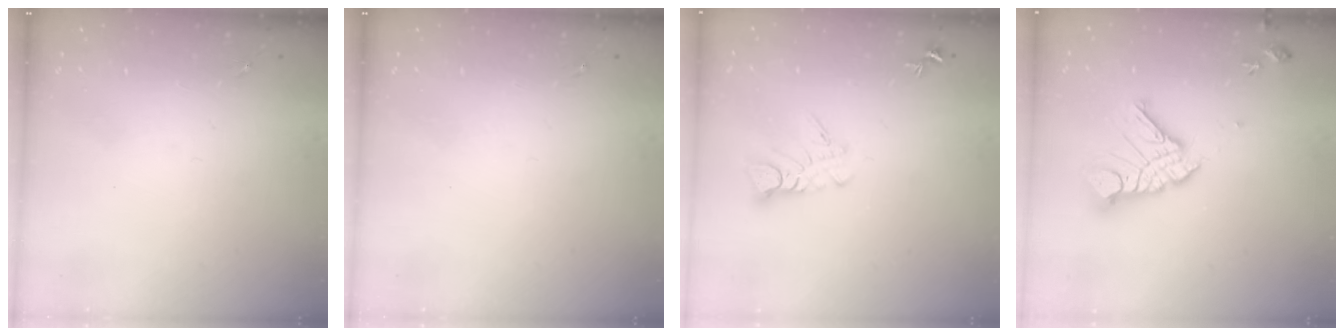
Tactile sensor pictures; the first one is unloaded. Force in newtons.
{"total": 0.0}
{"total": 5.9, "press": 5.9, "slide": 0.5}
{"total": 15.2, "press": 15.1, "slide": 1.6}